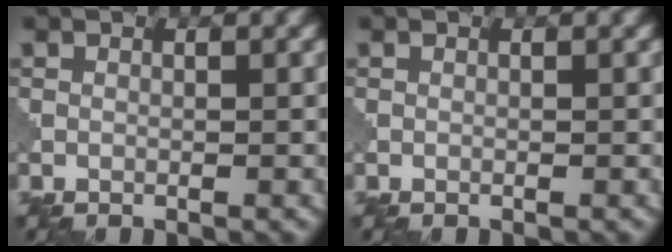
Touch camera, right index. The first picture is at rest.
{"total": 0.0}